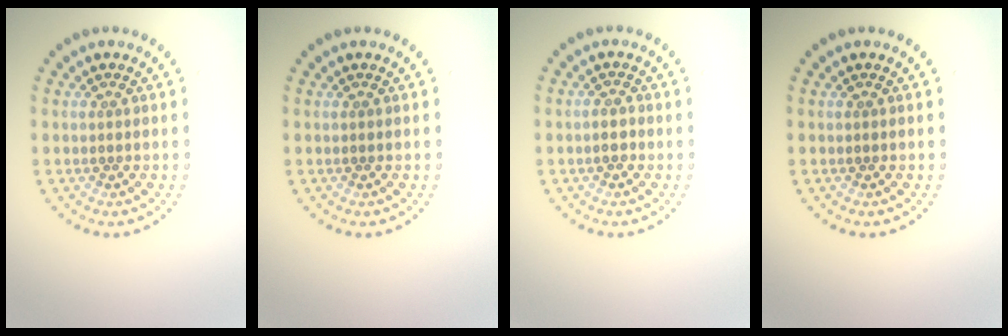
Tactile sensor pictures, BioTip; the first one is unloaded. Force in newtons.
{"total": 0.0}
{"total": 1.2, "press": 1.1, "slide": 0.5}
{"total": 0.0}